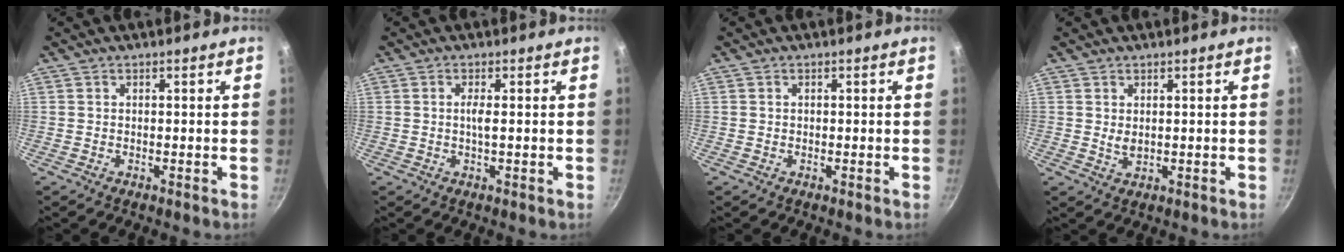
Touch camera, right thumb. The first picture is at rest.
{"total": 1.9, "force": [0.1, 0.1, 1.9], "torque": [-0.041, -0.002, 0.001]}
{"total": 0.0}
{"total": 1.8, "force": [0.6, 1.0, 1.4], "torque": [-0.022, -0.009, 0.012]}